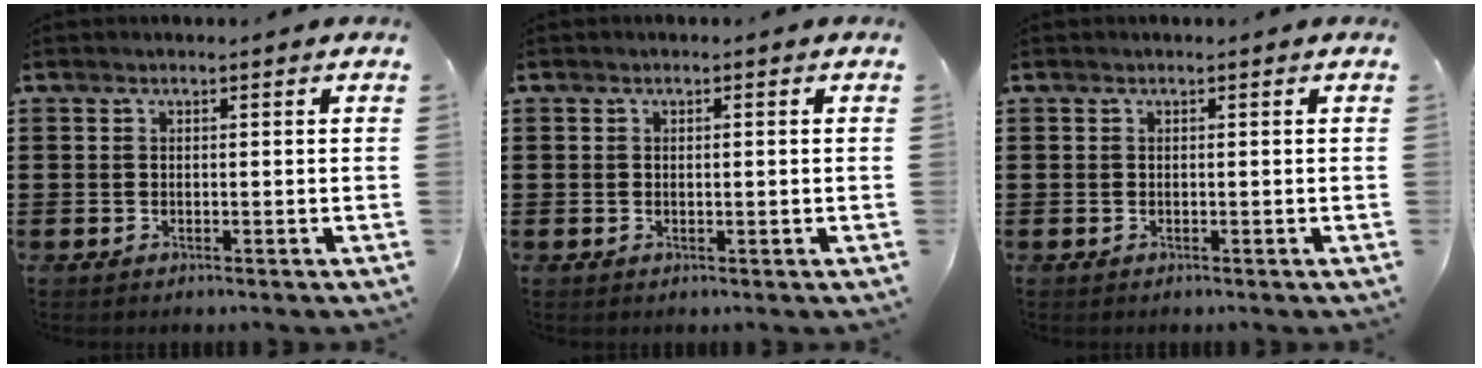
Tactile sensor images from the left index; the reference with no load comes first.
{"total": 0.6, "force": [0.2, 0.0, 0.6], "torque": [-0.011, -0.003, 0.005]}
{"total": 0.0}